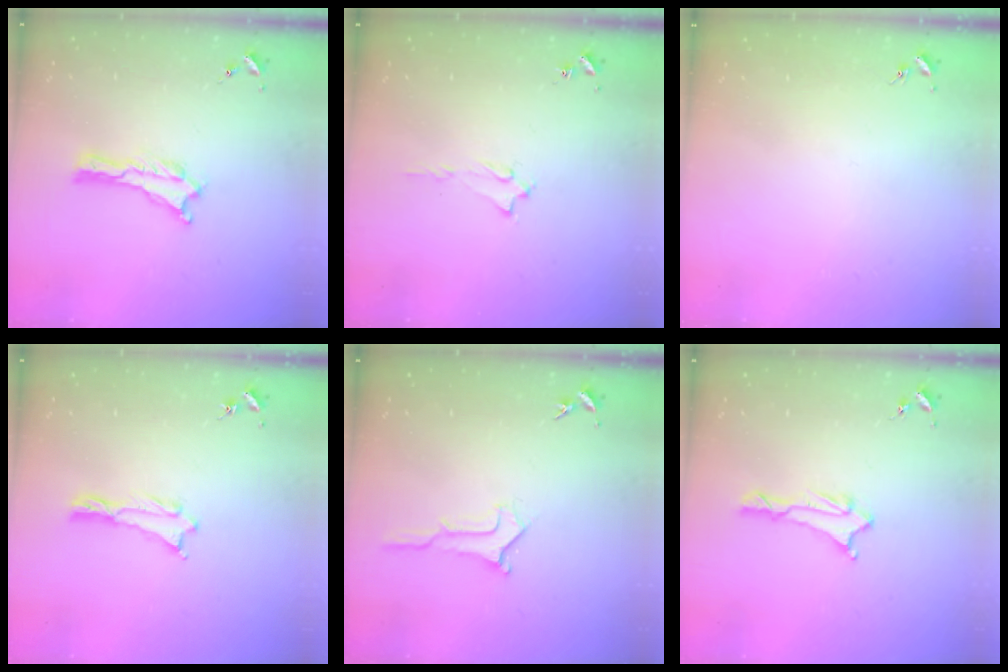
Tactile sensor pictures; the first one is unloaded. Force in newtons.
{"total": 1.6, "press": 1.6, "slide": 0.2}
{"total": 0.0}
{"total": 0.5, "press": 0.5, "slide": 0.2}
{"total": 1.0, "press": 1.0, "slide": 0.0}
{"total": 1.7, "press": 1.6, "slide": 0.5}